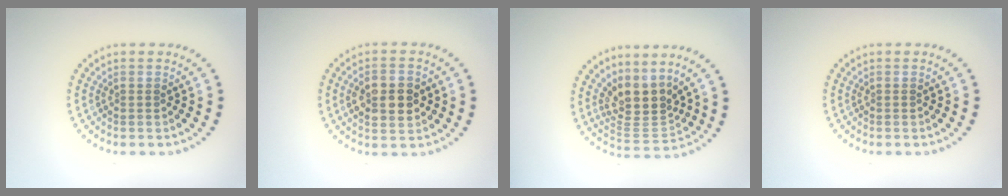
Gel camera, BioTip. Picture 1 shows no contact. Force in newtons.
{"total": 4.6, "press": 4.6, "slide": 0.2}
{"total": 3.9, "press": 2.8, "slide": 2.7}
{"total": 0.0}